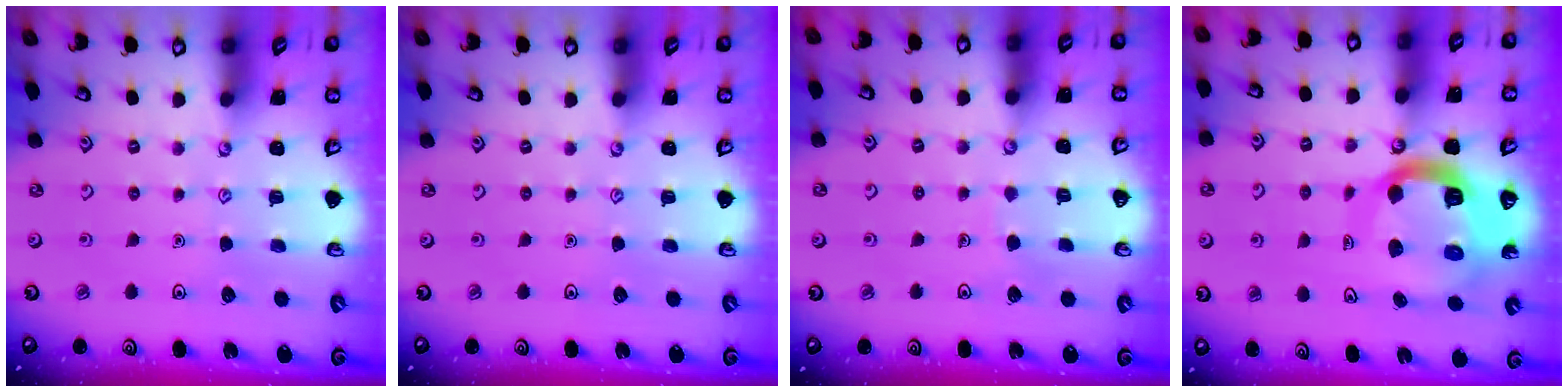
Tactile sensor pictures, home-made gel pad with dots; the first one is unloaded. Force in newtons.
{"total": 0.0}
{"total": 2.2, "press": 2.2, "slide": 0.1}
{"total": 14.6, "press": 14.4, "slide": 1.8}